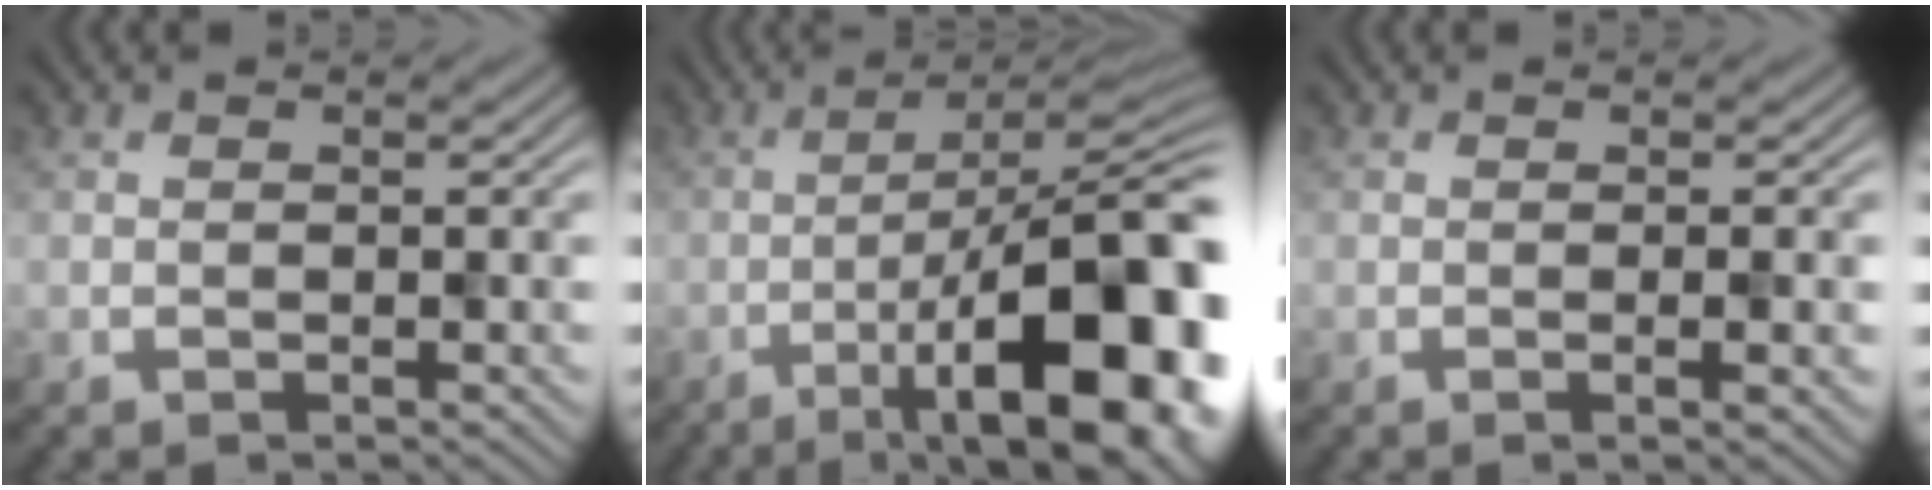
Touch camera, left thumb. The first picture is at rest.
{"total": 17.5, "force": [-6.6, 5.0, 15.4], "torque": [-0.200, 0.006, -0.093]}
{"total": 1.9, "force": [-0.4, 0.1, 1.9], "torque": [-0.034, 0.004, -0.009]}